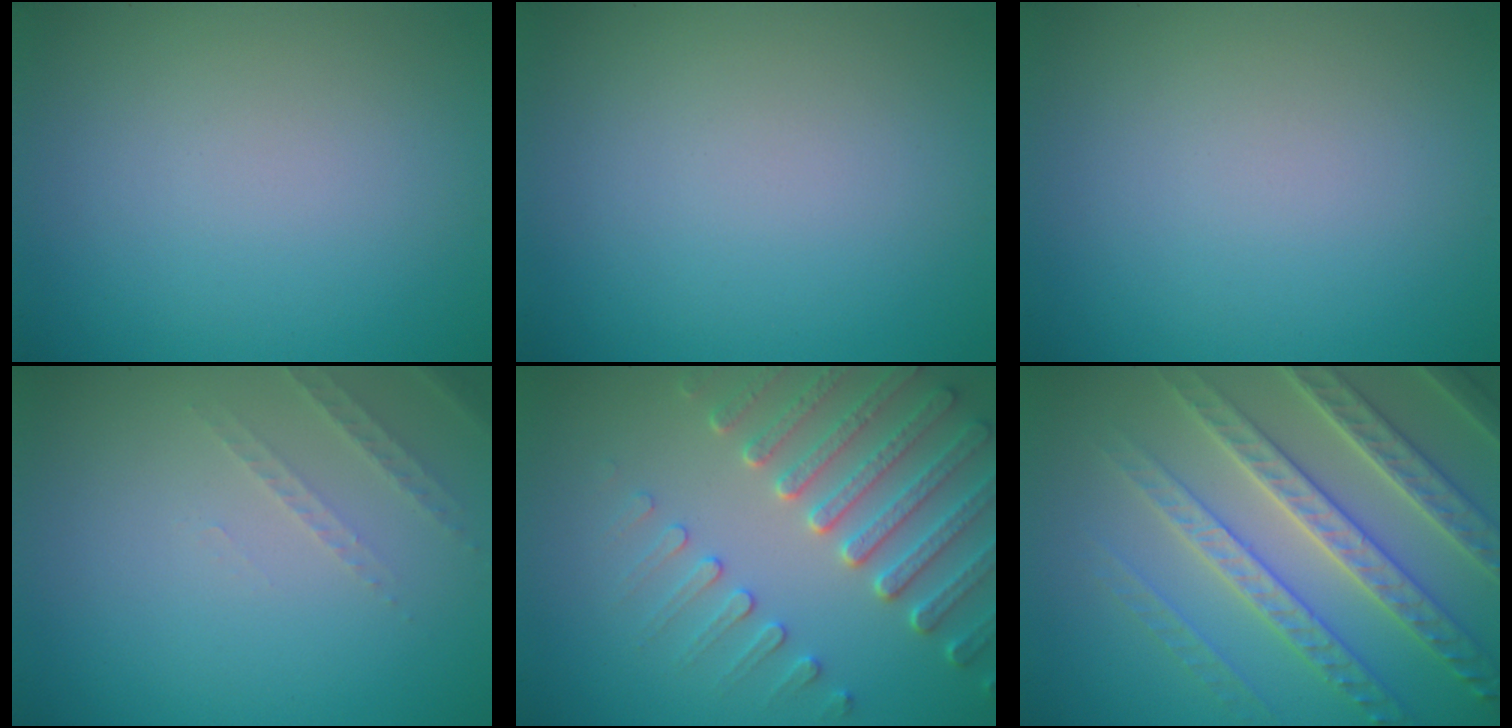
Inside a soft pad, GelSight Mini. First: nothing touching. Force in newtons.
{"total": 0.0}
{"total": 0.0}
{"total": 1.5, "press": 1.4, "slide": 0.4}
{"total": 5.4, "press": 4.8, "slide": 2.5}
{"total": 7.1, "press": 6.9, "slide": 1.7}